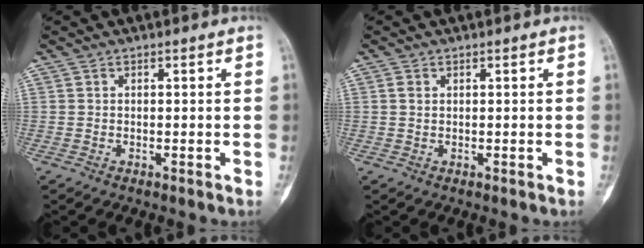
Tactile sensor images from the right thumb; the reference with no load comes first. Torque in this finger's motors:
{"motor_torque": [-0.32, 0.10, 0.28, 0.00, 0.04]}